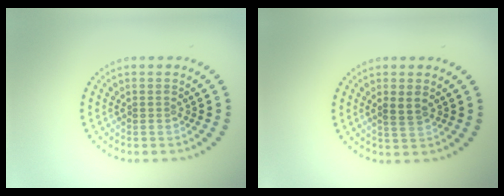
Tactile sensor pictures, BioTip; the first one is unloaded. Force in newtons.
{"total": 1.7, "press": 1.6, "slide": 0.5}